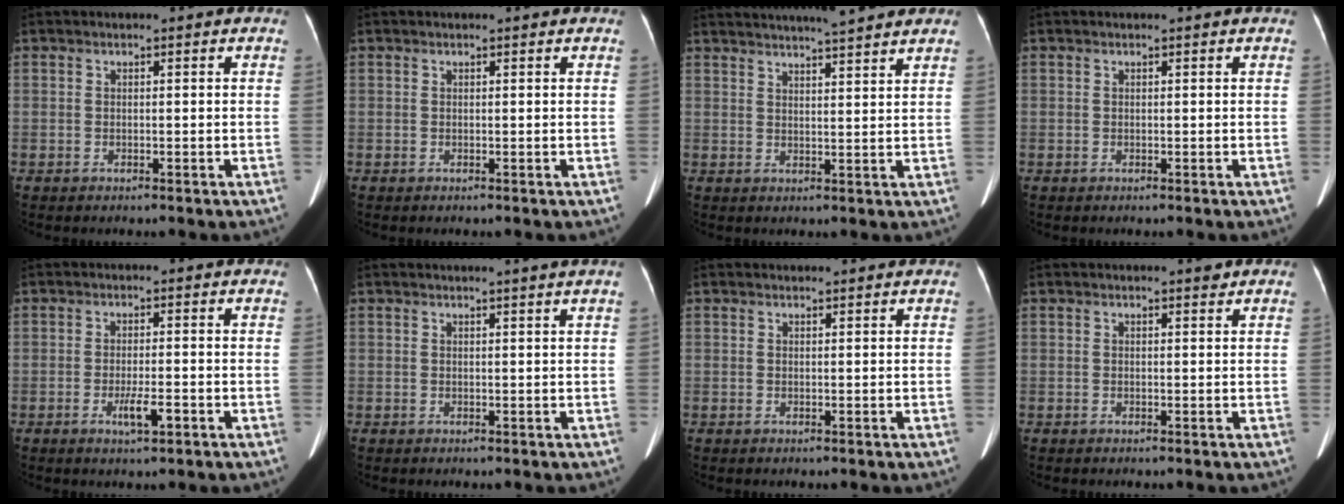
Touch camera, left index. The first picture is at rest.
{"total": 0.9, "force": [0.9, 0.0, 0.2], "torque": [-0.011, 0.005, 0.010]}
{"total": 13.8, "force": [12.4, 0.5, 6.0], "torque": [-0.096, 0.018, 0.163]}
{"total": 0.7, "force": [0.7, 0.1, 0.1], "torque": [-0.006, 0.010, 0.007]}
{"total": 3.2, "force": [-1.4, 0.4, 2.8], "torque": [-0.053, -0.003, -0.023]}
{"total": 2.0, "force": [1.7, -0.7, 0.8], "torque": [-0.015, -0.001, 0.025]}
{"total": 1.3, "force": [1.3, 0.2, 0.1], "torque": [-0.008, 0.011, 0.020]}
{"total": 0.7, "force": [0.6, 0.1, 0.4], "torque": [-0.010, -0.004, 0.008]}